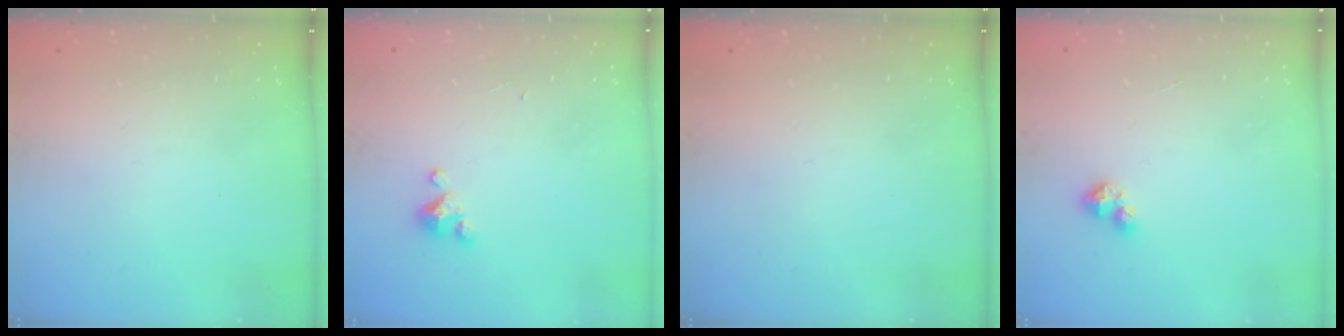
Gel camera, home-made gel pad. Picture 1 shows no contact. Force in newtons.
{"total": 2.3, "press": 2.2, "slide": 0.4}
{"total": 0.0}
{"total": 2.8, "press": 2.8, "slide": 0.2}